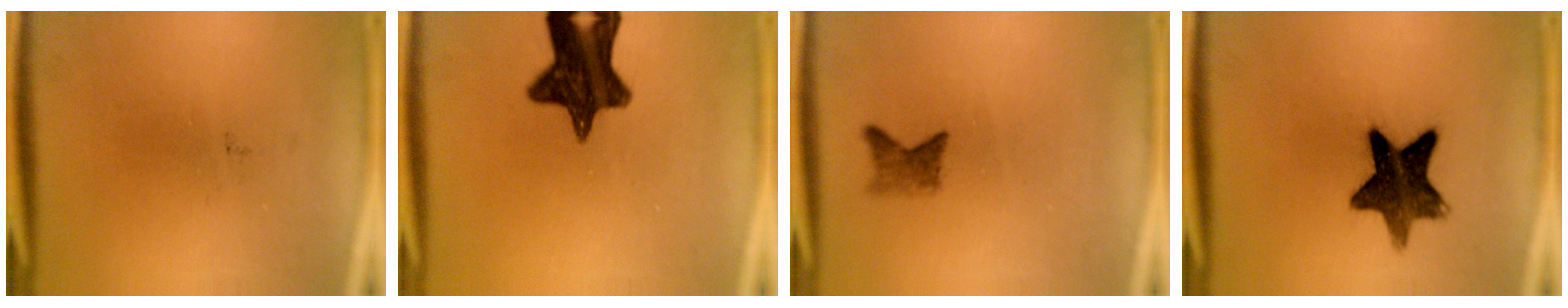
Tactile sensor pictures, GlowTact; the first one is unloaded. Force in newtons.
{"total": 13.2}
{"total": 2.0}
{"total": 11.9}